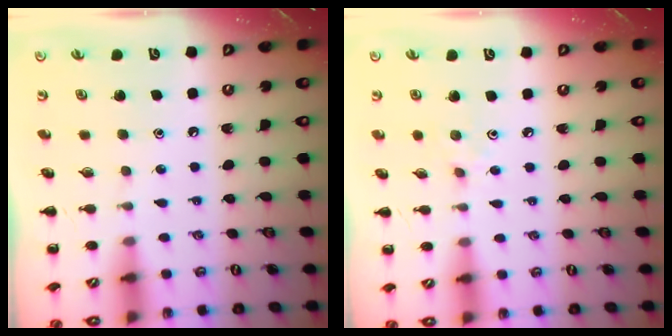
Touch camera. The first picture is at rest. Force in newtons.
{"total": 2.7, "press": 2.5, "slide": 0.9}